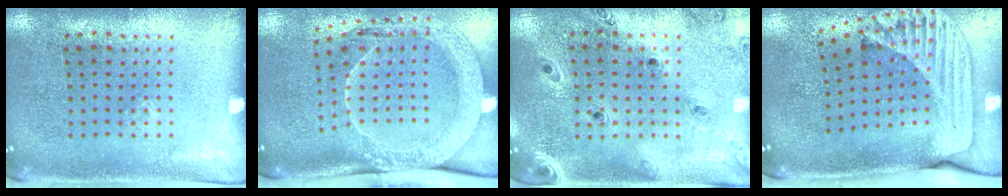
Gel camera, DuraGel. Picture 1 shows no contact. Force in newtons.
{"total": 2.2, "press": 2.1, "slide": 0.7}
{"total": 0.9, "press": 0.9, "slide": 0.1}
{"total": 2.4, "press": 1.7, "slide": 1.6}